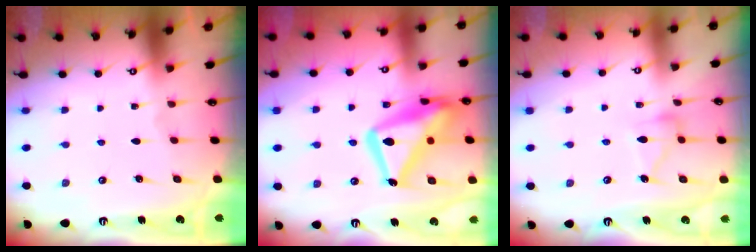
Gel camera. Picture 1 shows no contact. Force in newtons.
{"total": 18.7, "press": 18.6, "slide": 1.9}
{"total": 10.8, "press": 10.8, "slide": 0.6}